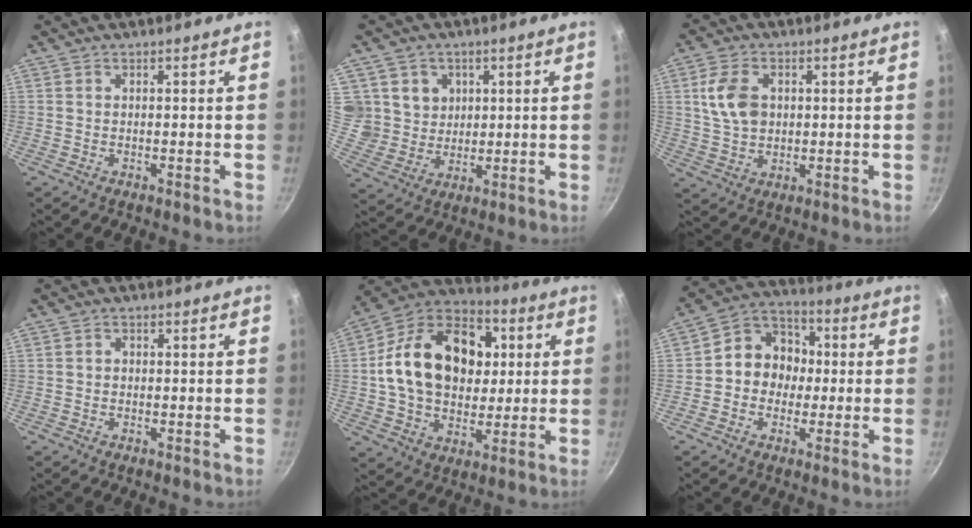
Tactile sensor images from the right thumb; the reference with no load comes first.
{"total": 9.0, "force": [2.8, 8.2, 2.4], "torque": [-0.012, -0.013, 0.057]}
{"total": 8.6, "force": [1.7, 6.1, 5.9], "torque": [-0.100, -0.001, 0.031]}
{"total": 1.1, "force": [0.0, 0.9, 0.5], "torque": [-0.007, 0.004, -0.002]}
{"total": 23.6, "force": [3.4, 17.2, 15.8], "torque": [-0.234, 0.021, 0.047]}
{"total": 10.9, "force": [-0.3, 9.6, 5.2], "torque": [-0.032, 0.032, -0.026]}